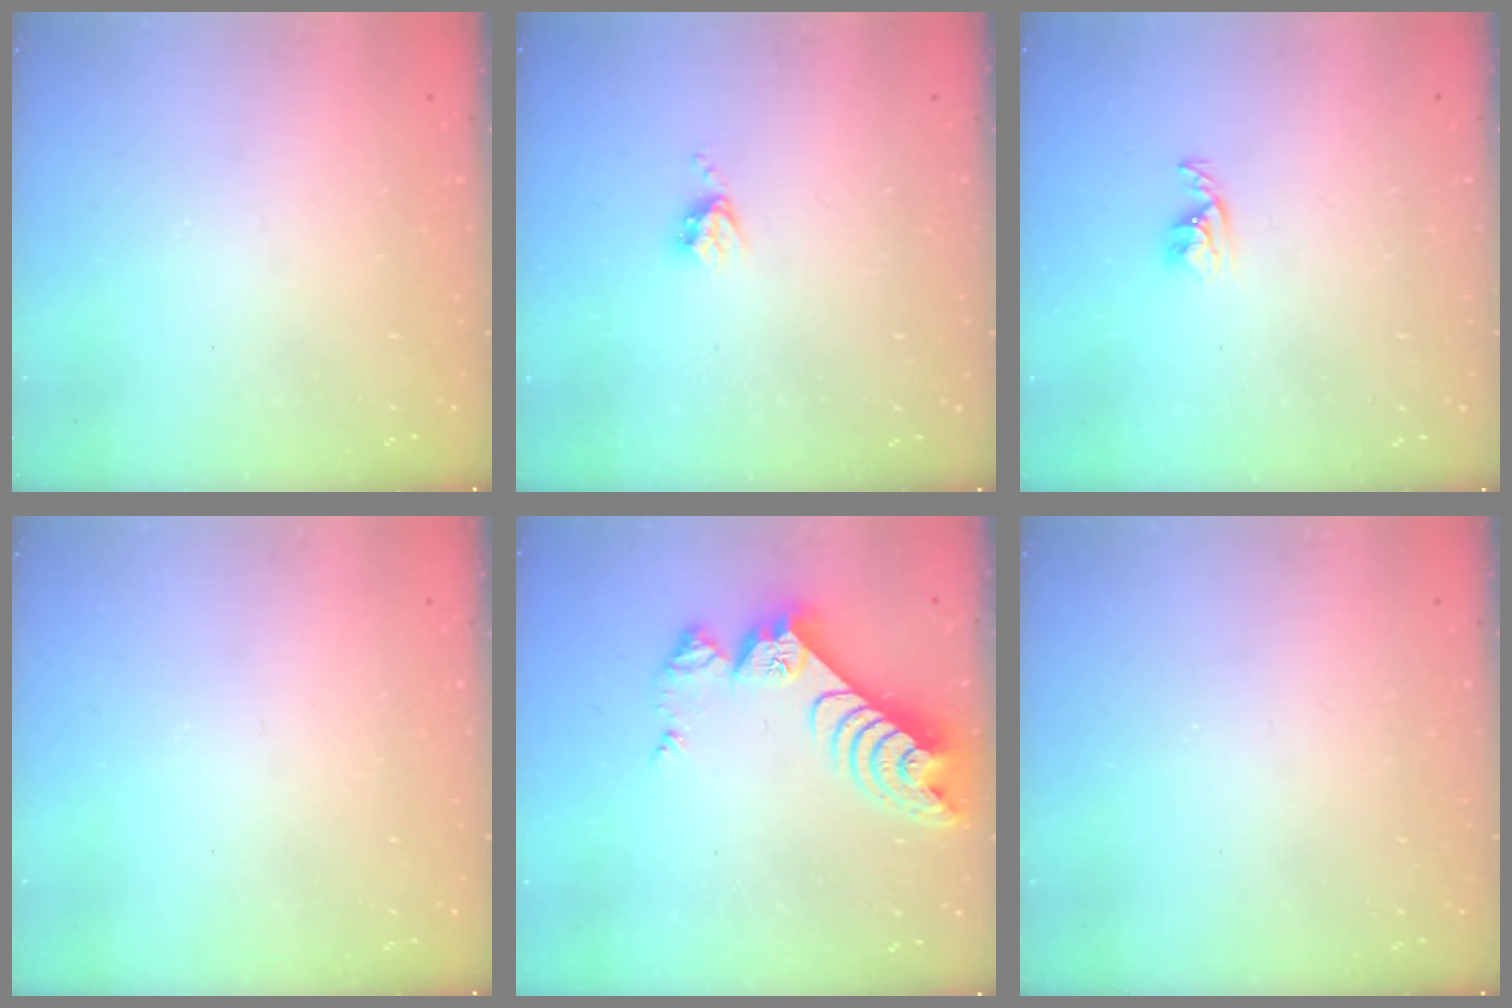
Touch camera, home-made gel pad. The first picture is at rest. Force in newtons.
{"total": 3.8, "press": 3.7, "slide": 0.5}
{"total": 3.7, "press": 3.6, "slide": 0.6}
{"total": 0.0}
{"total": 11.0, "press": 11.0, "slide": 1.0}
{"total": 0.0}